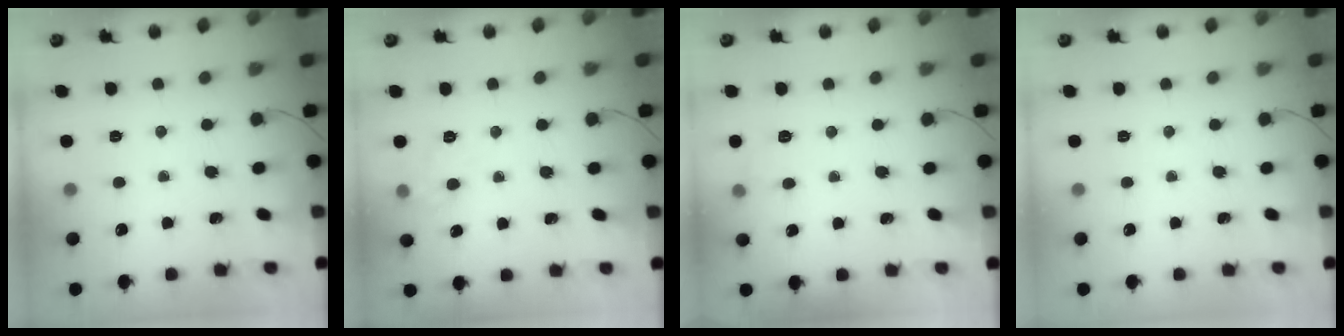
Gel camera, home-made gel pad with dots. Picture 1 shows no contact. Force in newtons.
{"total": 8.0, "press": 7.9, "slide": 1.5}
{"total": 6.3, "press": 6.0, "slide": 1.9}
{"total": 0.0}